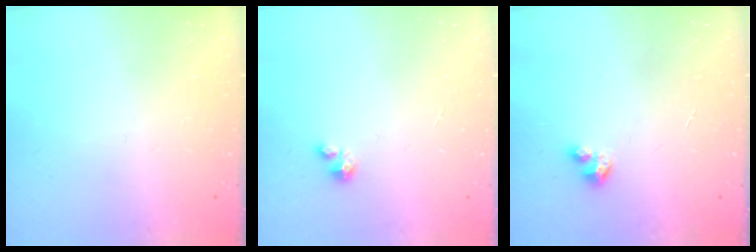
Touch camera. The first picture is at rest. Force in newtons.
{"total": 1.0, "press": 1.0, "slide": 0.2}
{"total": 1.9, "press": 1.9, "slide": 0.3}